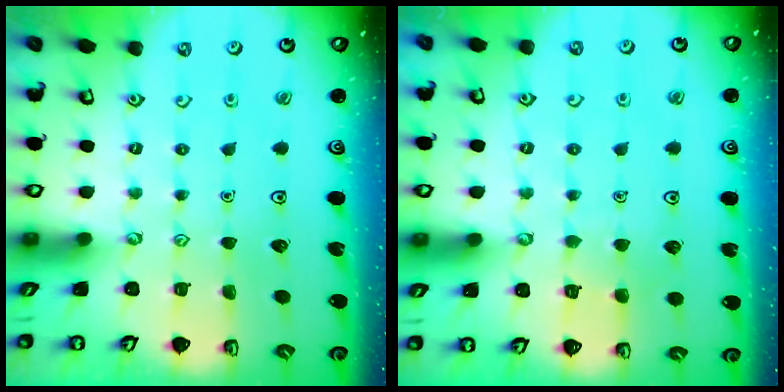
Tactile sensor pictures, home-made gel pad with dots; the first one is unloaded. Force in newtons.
{"total": 4.0, "press": 4.0, "slide": 0.4}